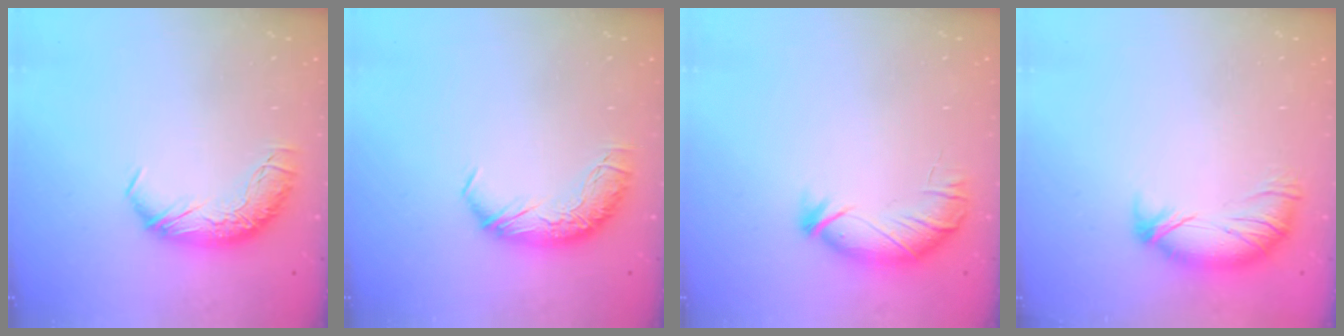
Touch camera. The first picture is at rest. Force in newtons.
{"total": 0.0}
{"total": 3.8, "press": 3.7, "slide": 0.8}
{"total": 3.6, "press": 3.2, "slide": 1.7}